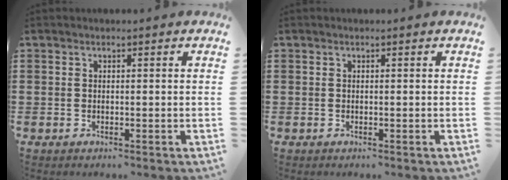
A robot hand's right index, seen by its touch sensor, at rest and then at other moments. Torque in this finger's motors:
{"motor_torque": [0.07, 0.02, 0.00, 0.00]}